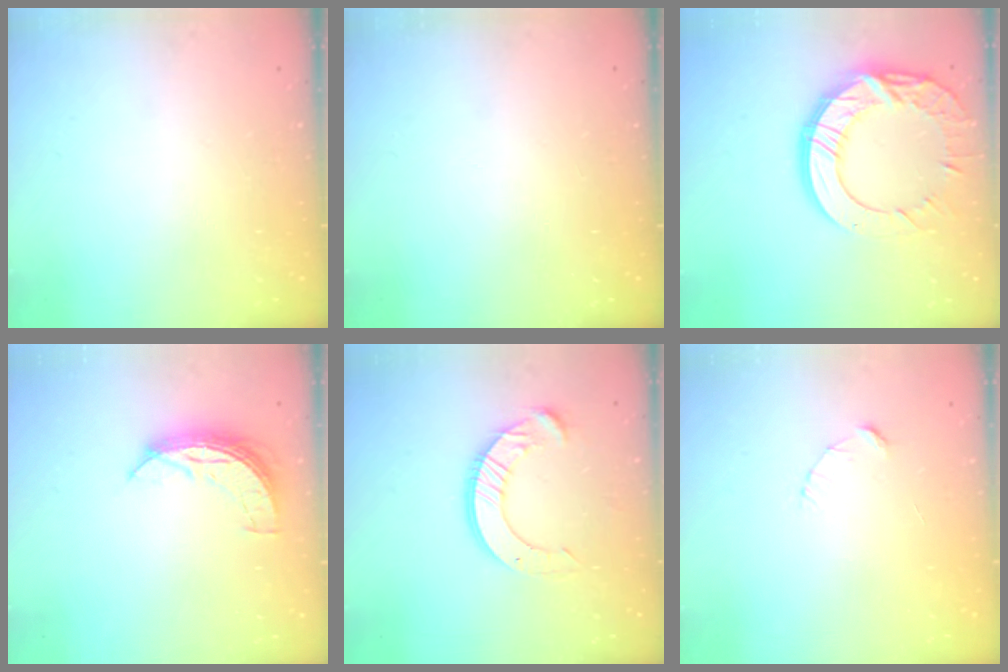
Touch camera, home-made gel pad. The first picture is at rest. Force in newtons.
{"total": 0.0}
{"total": 17.0, "press": 17.0, "slide": 1.2}
{"total": 6.9, "press": 6.9, "slide": 0.3}
{"total": 12.2, "press": 12.1, "slide": 1.2}
{"total": 2.4, "press": 2.4, "slide": 0.2}